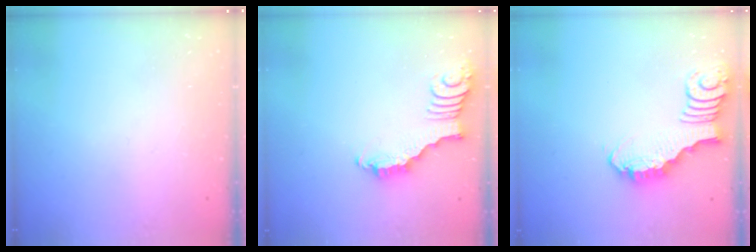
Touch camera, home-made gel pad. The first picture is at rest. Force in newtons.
{"total": 2.9, "press": 2.9, "slide": 0.4}
{"total": 2.9, "press": 2.9, "slide": 0.2}